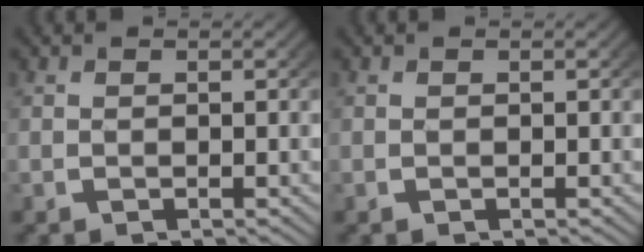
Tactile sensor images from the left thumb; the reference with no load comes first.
{"total": 0.0}